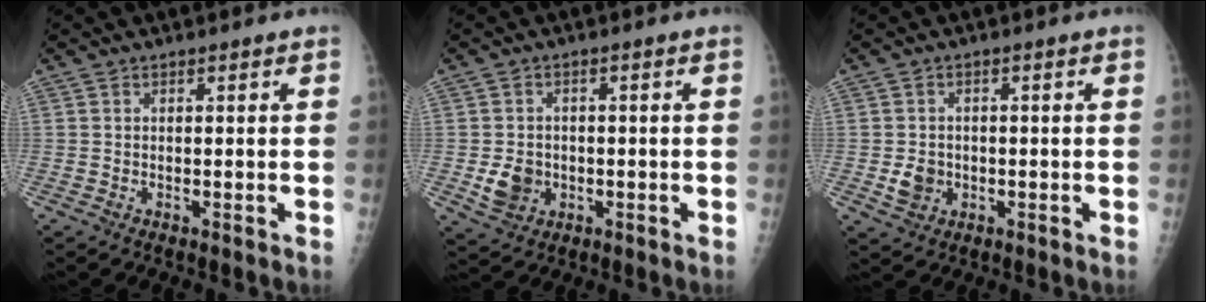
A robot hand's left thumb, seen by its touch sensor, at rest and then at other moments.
{"total": 5.4, "force": [-1.2, 4.6, 2.6], "torque": [-0.029, 0.004, -0.012]}
{"total": 3.8, "force": [-0.8, 3.3, 1.7], "torque": [-0.016, 0.002, -0.008]}